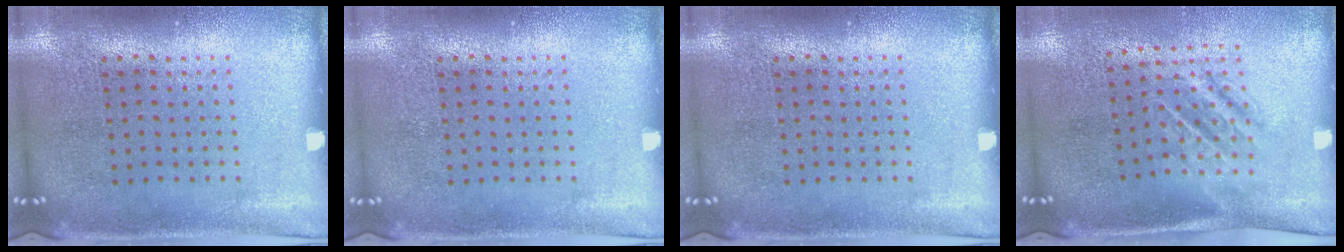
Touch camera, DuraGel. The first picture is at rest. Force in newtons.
{"total": 0.0}
{"total": 0.0}
{"total": 1.8, "press": 1.2, "slide": 1.3}